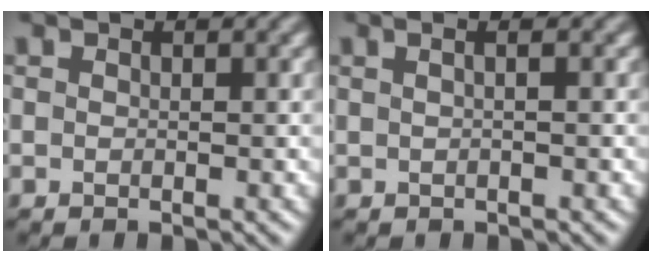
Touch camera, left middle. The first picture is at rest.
{"total": 1.4, "force": [0.4, 0.4, 1.3], "torque": [-0.017, -0.001, -0.003]}